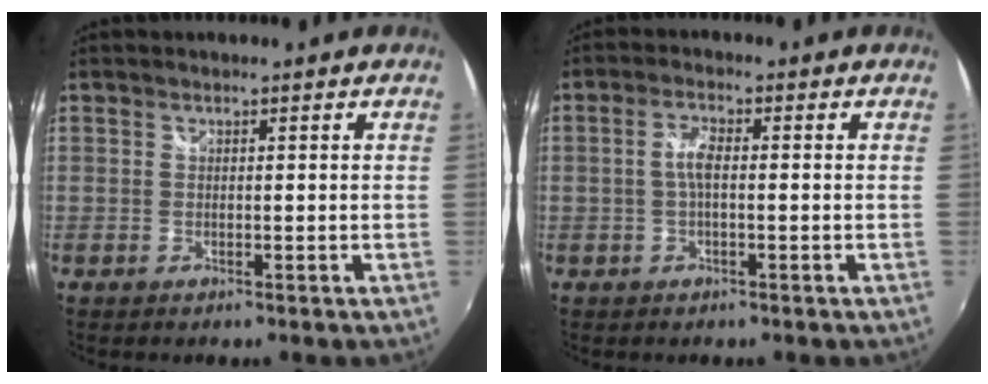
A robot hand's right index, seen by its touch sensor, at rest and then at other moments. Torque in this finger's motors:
{"motor_torque": [0.78, -0.08, 0.35, 0.09]}